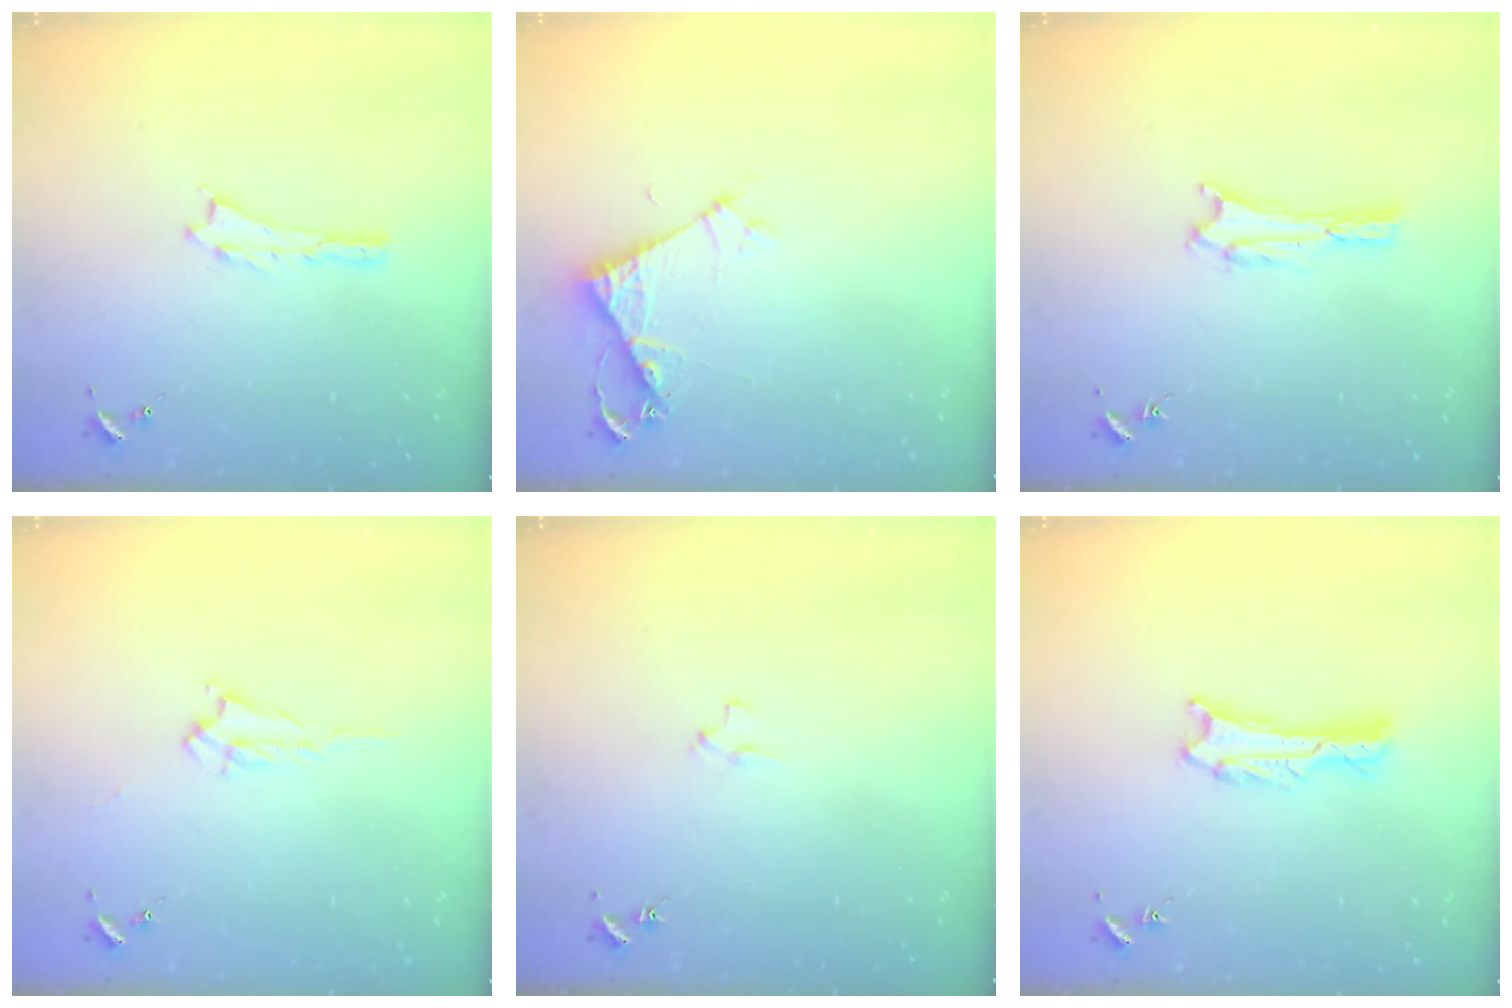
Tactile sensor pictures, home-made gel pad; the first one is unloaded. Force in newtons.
{"total": 4.0, "press": 4.0, "slide": 0.3}
{"total": 1.7, "press": 1.7, "slide": 0.3}
{"total": 1.7, "press": 1.7, "slide": 0.3}
{"total": 1.9, "press": 1.9, "slide": 0.2}
{"total": 1.1, "press": 1.1, "slide": 0.2}